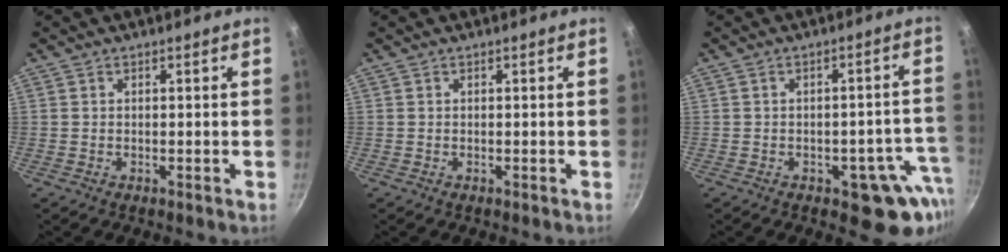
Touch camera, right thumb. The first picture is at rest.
{"total": 0.0}
{"total": 10.8, "force": [-4.4, 6.0, 7.8], "torque": [-0.016, 0.037, -0.044]}